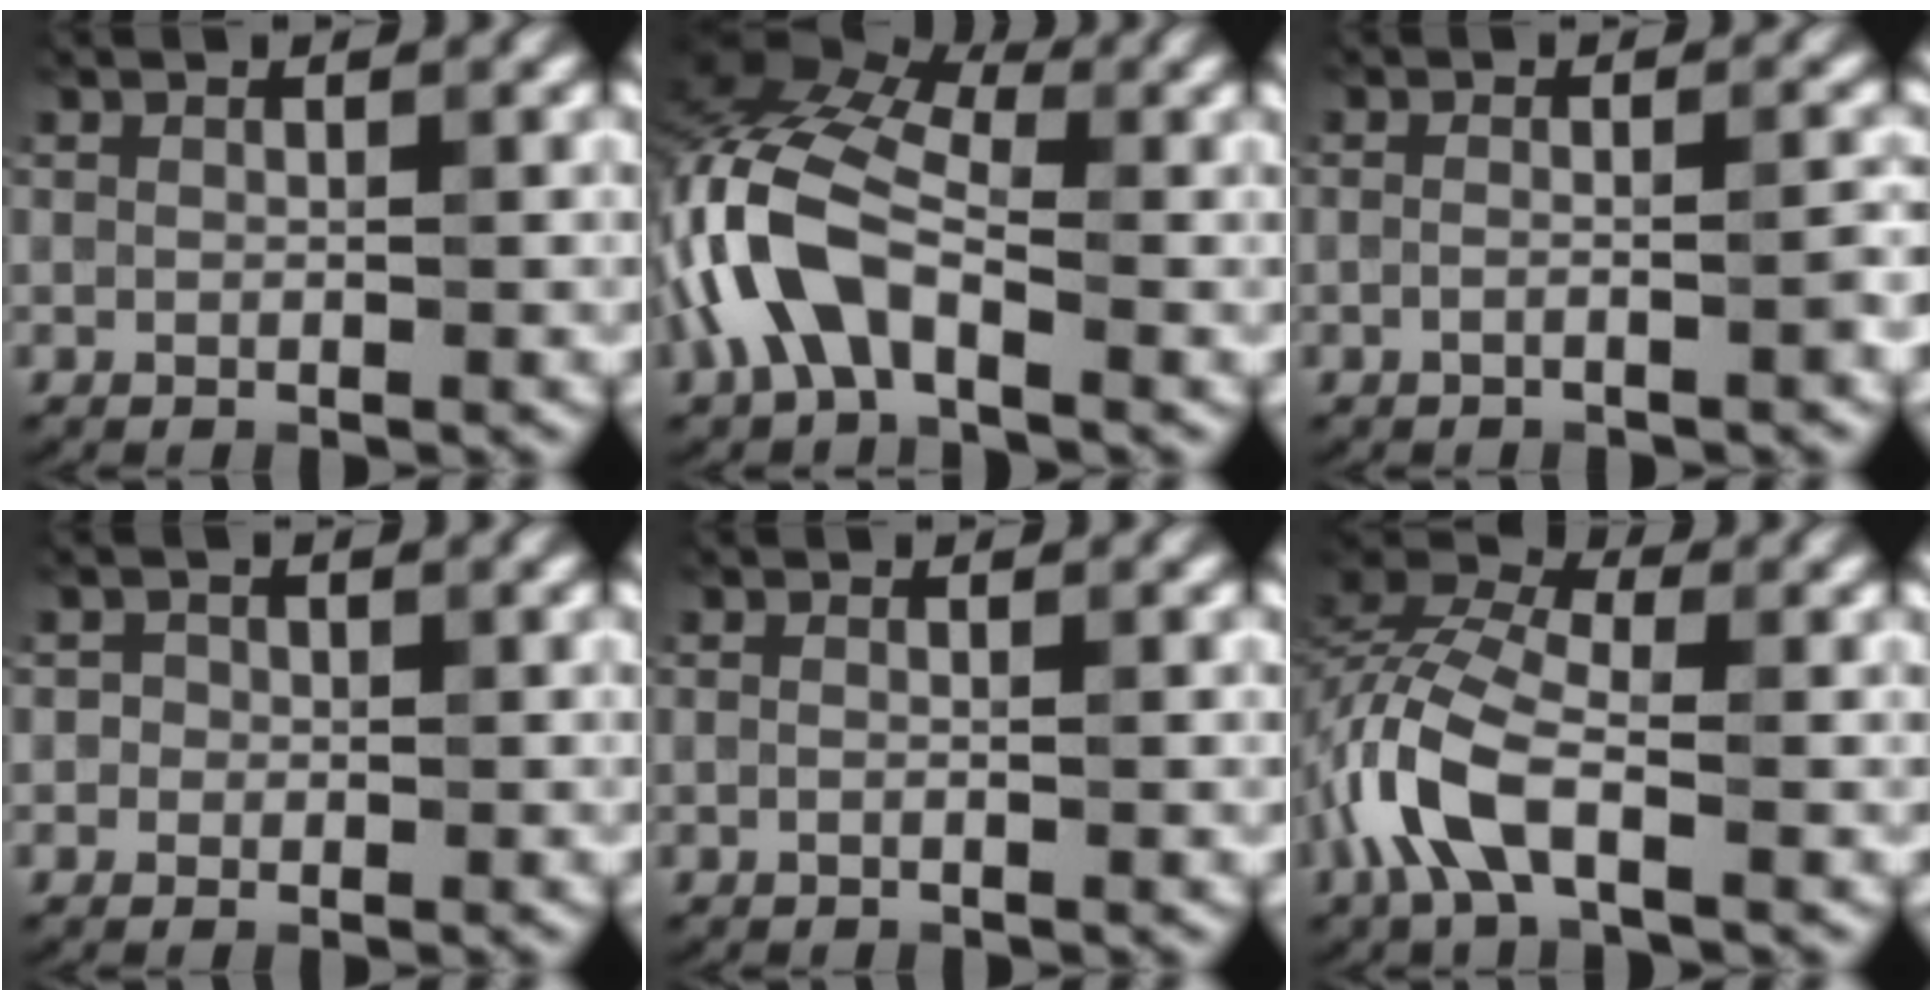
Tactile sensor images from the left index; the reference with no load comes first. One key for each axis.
{"total": 8.8, "fx": -2.5, "fy": 4.8, "fz": 7.0, "tx": -0.165, "ty": 0.019, "tz": -0.068}
{"total": 1.8, "fx": -0.9, "fy": 0.4, "fz": 1.5, "tx": -0.022, "ty": 0.002, "tz": -0.023}
{"total": 1.1, "fx": 0.0, "fy": 1.0, "fz": 0.2, "tx": 0.003, "ty": -0.003, "tz": -0.002}
{"total": 0.6, "fx": -0.1, "fy": 0.2, "fz": 0.6, "tx": -0.013, "ty": -0.009, "tz": -0.005}
{"total": 7.0, "fx": -2.8, "fy": 3.5, "fz": 5.3, "tx": -0.126, "ty": 0.005, "tz": -0.068}